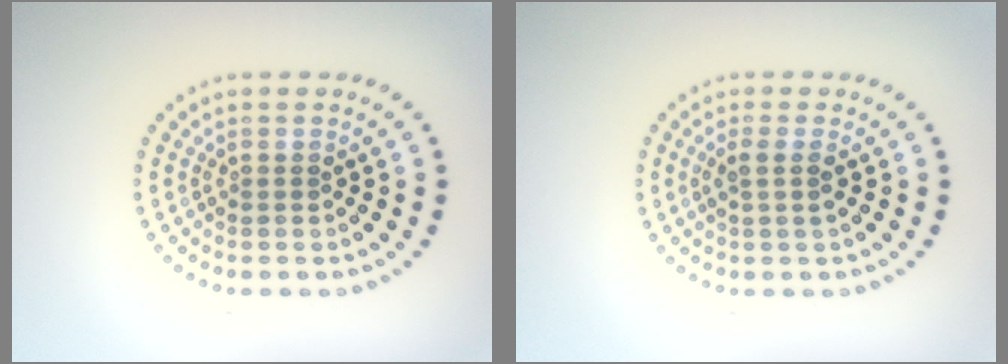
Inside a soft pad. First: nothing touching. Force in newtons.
{"total": 1.5, "press": 1.3, "slide": 0.8}